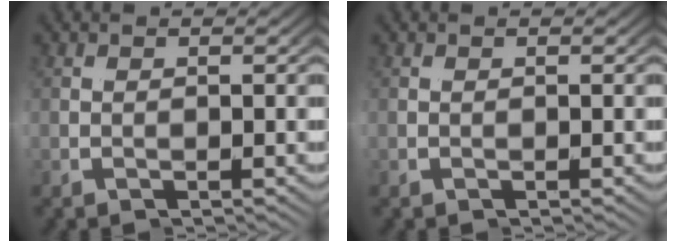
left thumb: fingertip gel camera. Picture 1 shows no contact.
{"total": 0.0}